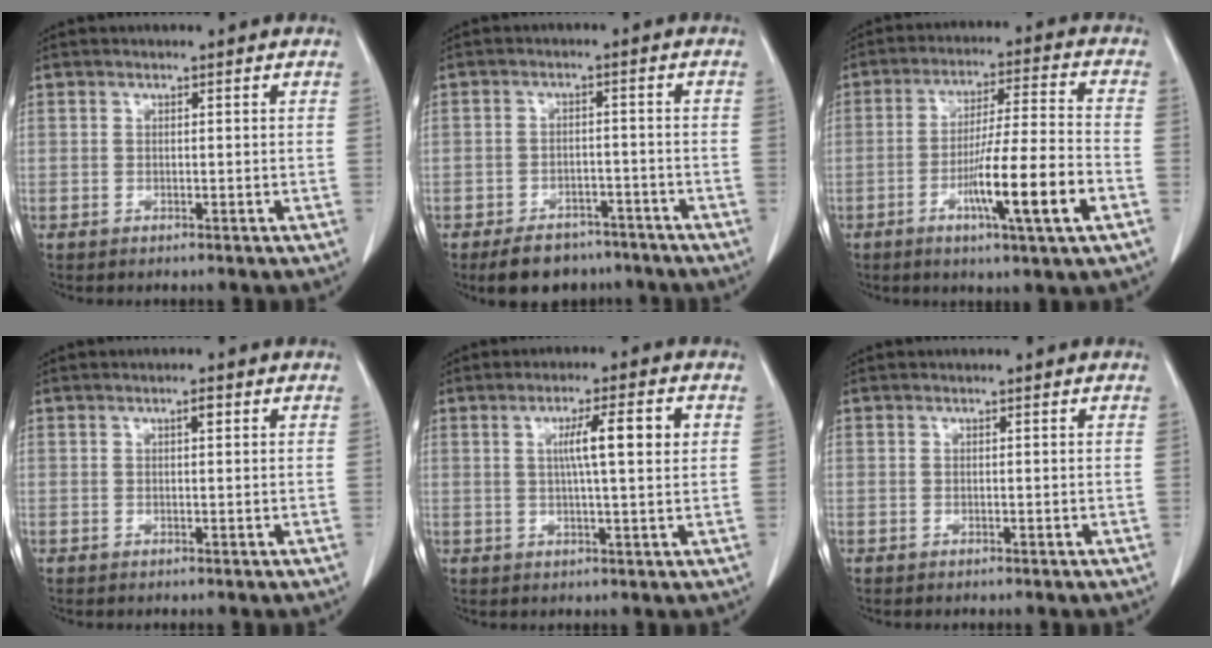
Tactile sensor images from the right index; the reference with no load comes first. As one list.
[{"total": 7.9, "force": [-6.3, 4.2, 2.2], "torque": [-0.024, 0.005, -0.092]}, {"total": 12.5, "force": [-4.7, -0.3, 11.6], "torque": [-0.201, -0.009, -0.079]}, {"total": 1.0, "force": [0.4, 0.2, 0.9], "torque": [-0.017, 0.002, 0.006]}, {"total": 6.9, "force": [1.6, 0.1, 6.7], "torque": [-0.112, 0.007, 0.024]}, {"total": 0.0}]